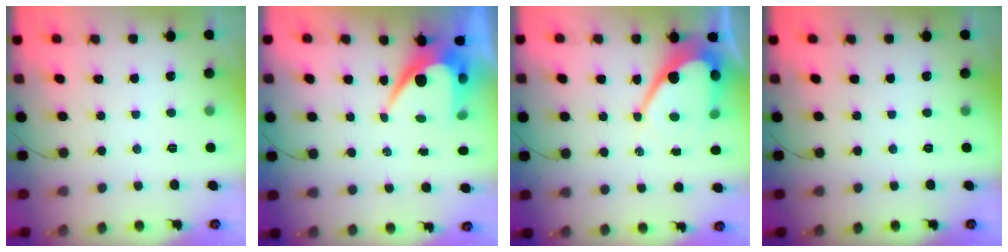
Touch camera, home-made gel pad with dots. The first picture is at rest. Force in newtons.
{"total": 9.1, "press": 9.1, "slide": 0.7}
{"total": 12.2, "press": 12.1, "slide": 0.9}
{"total": 0.0}